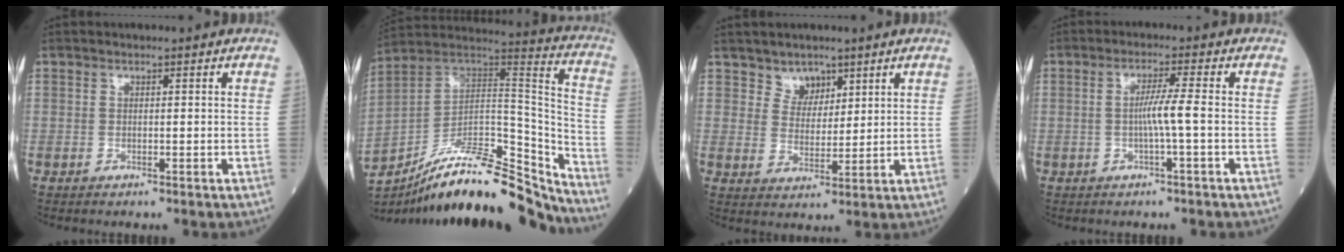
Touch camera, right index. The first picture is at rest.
{"total": 21.9, "force": [-18.0, 4.6, 11.5], "torque": [-0.167, 0.049, -0.295]}
{"total": 3.8, "force": [2.8, 2.5, 0.7], "torque": [-0.005, -0.004, 0.051]}
{"total": 3.8, "force": [-0.7, -0.7, 3.7], "torque": [-0.065, 0.003, -0.012]}